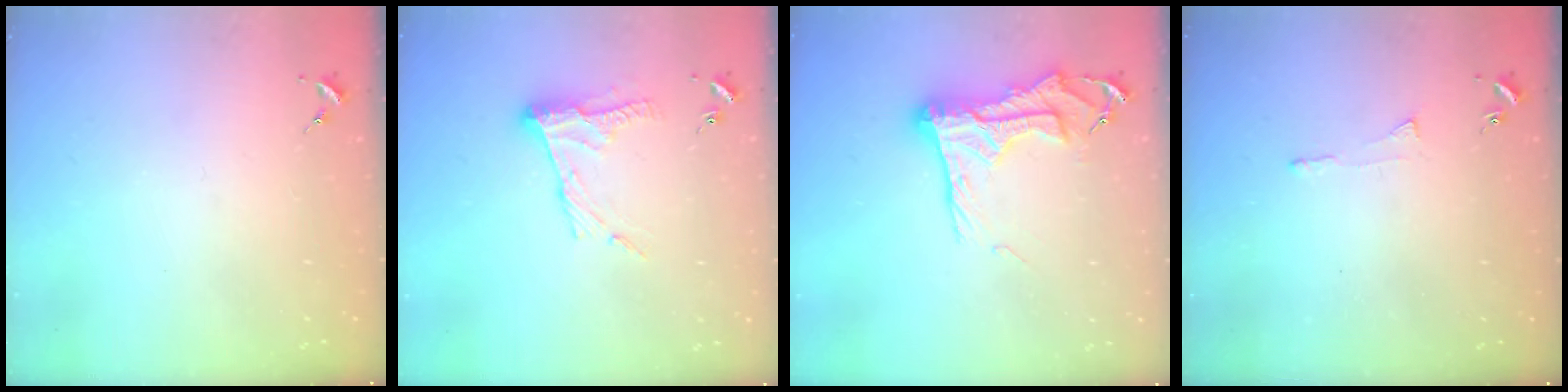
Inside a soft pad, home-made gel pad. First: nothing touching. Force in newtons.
{"total": 10.9, "press": 10.9, "slide": 0.9}
{"total": 16.3, "press": 16.3, "slide": 1.6}
{"total": 3.0, "press": 2.9, "slide": 0.5}